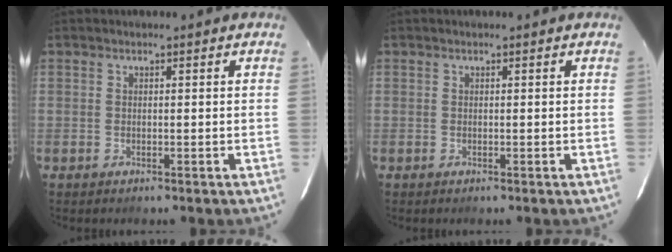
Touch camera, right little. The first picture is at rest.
{"total": 0.0}